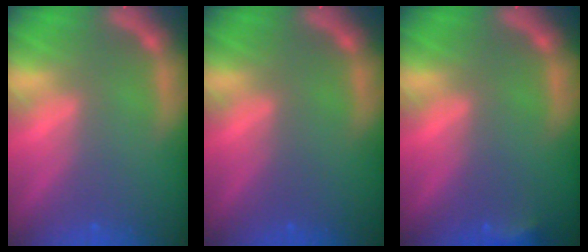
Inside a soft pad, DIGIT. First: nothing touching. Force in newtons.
{"total": 0.0}
{"total": 1.9}